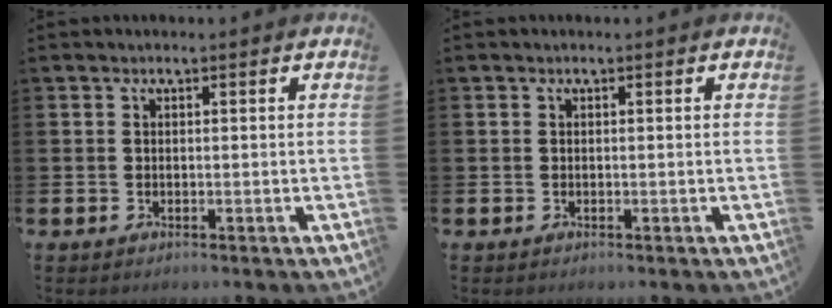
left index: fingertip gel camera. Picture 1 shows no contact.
{"total": 0.0}